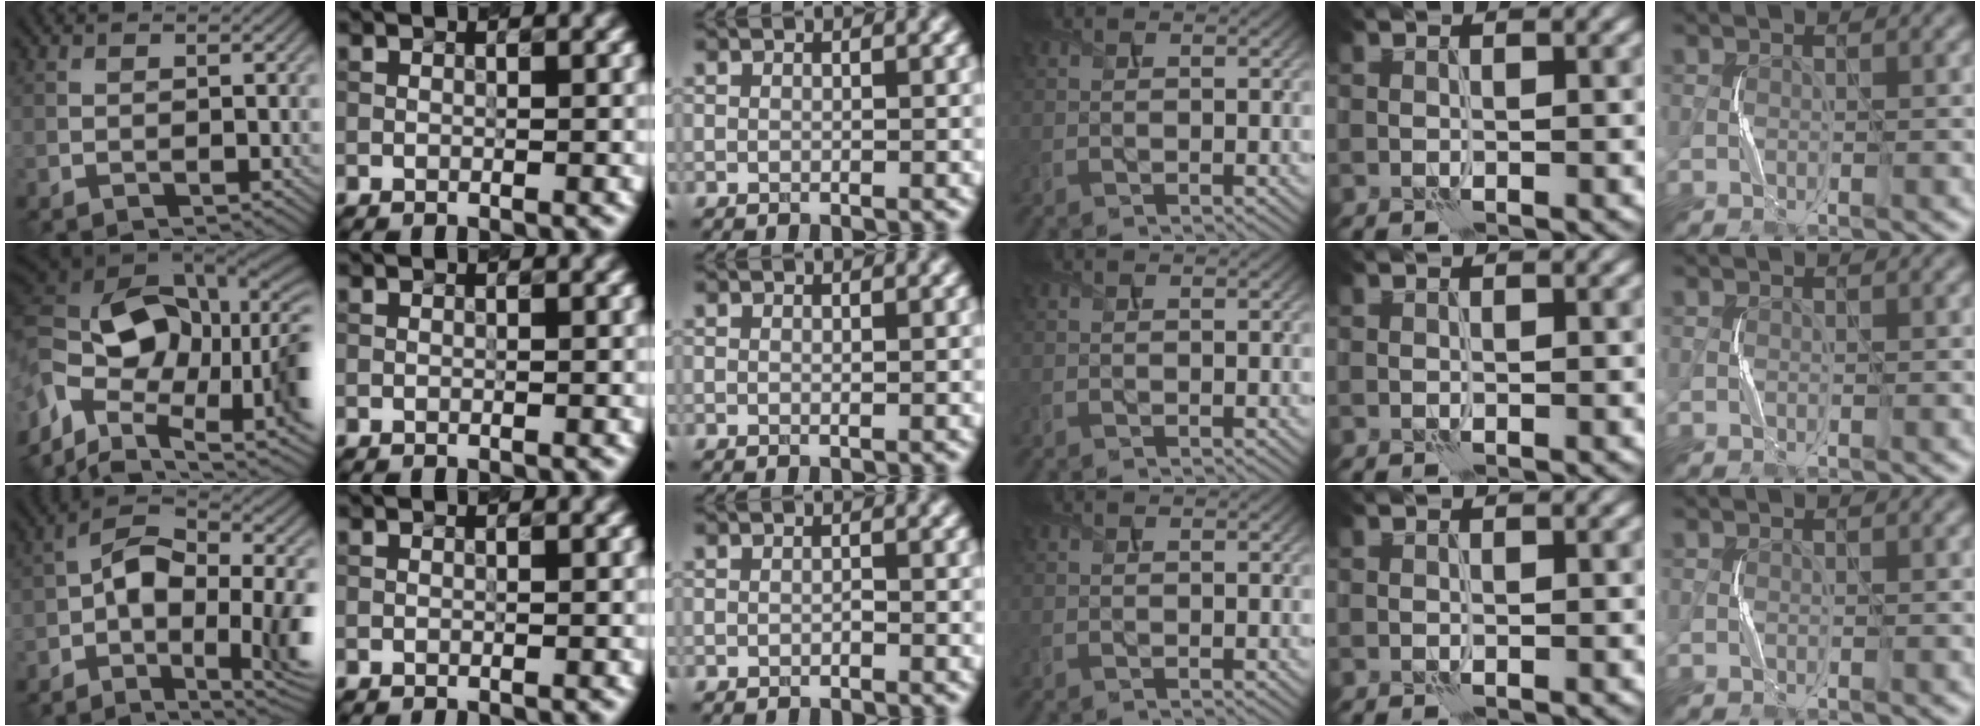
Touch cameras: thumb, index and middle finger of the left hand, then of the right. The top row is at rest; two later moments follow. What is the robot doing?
{"motion": "squeeze", "object": "stress ball aka squeeze ball"}